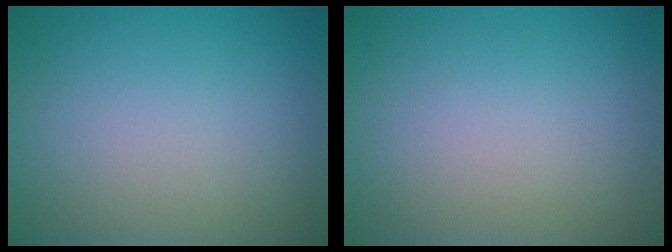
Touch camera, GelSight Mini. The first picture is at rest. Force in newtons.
{"total": 0.0}